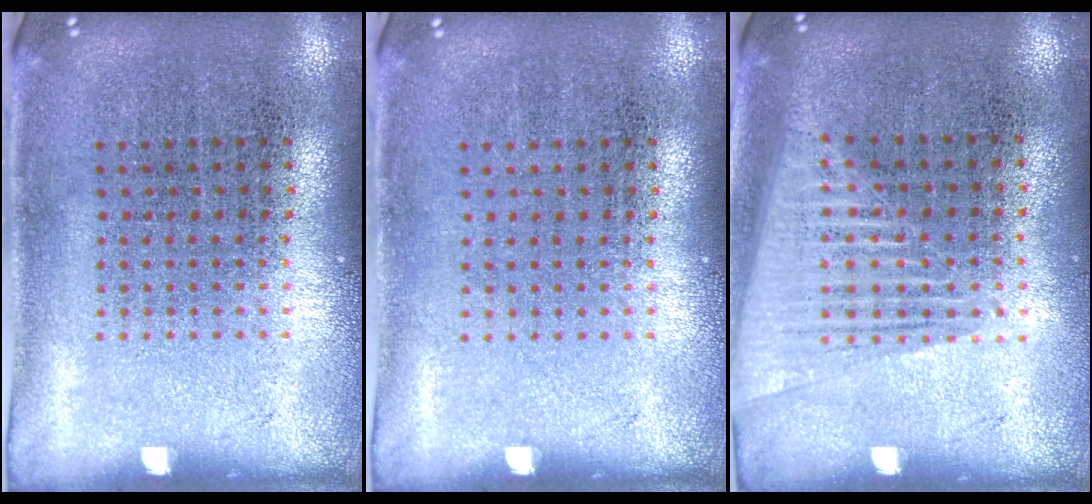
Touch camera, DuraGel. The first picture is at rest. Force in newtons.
{"total": 0.0}
{"total": 1.5, "press": 1.4, "slide": 0.5}